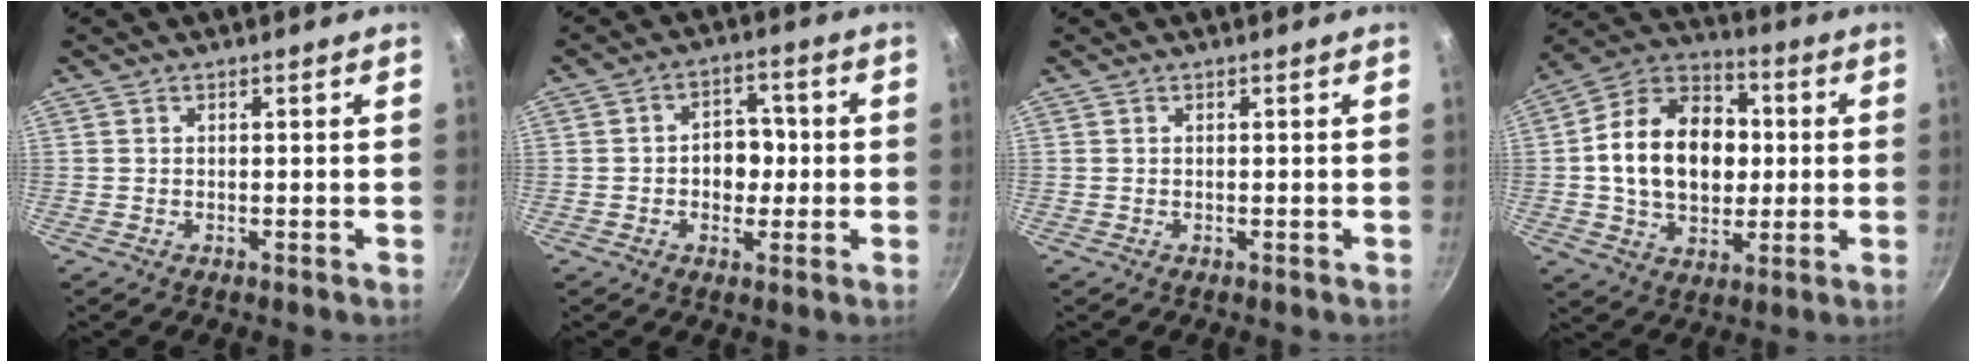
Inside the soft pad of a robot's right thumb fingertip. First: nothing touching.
{"total": 7.0, "force": [-0.4, 5.4, 4.4], "torque": [-0.020, 0.013, -0.012]}
{"total": 0.0}
{"total": 19.6, "force": [1.0, 14.3, 13.4], "torque": [-0.191, 0.026, 0.007]}